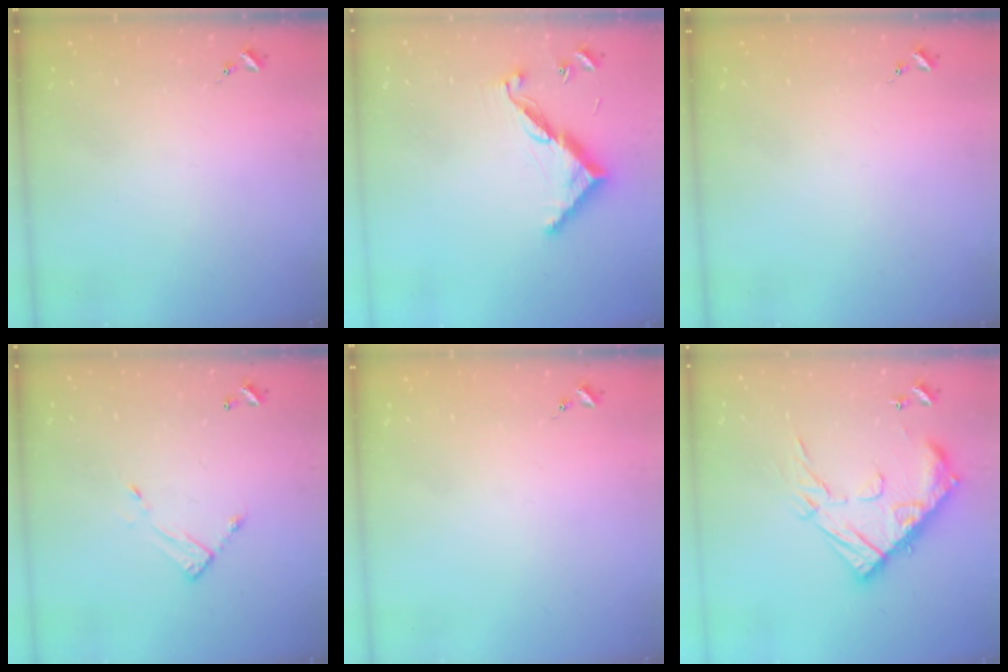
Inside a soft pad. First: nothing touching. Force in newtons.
{"total": 10.7, "press": 10.7, "slide": 0.4}
{"total": 0.0}
{"total": 7.1, "press": 7.1, "slide": 0.5}
{"total": 0.0}
{"total": 19.3, "press": 19.2, "slide": 1.6}